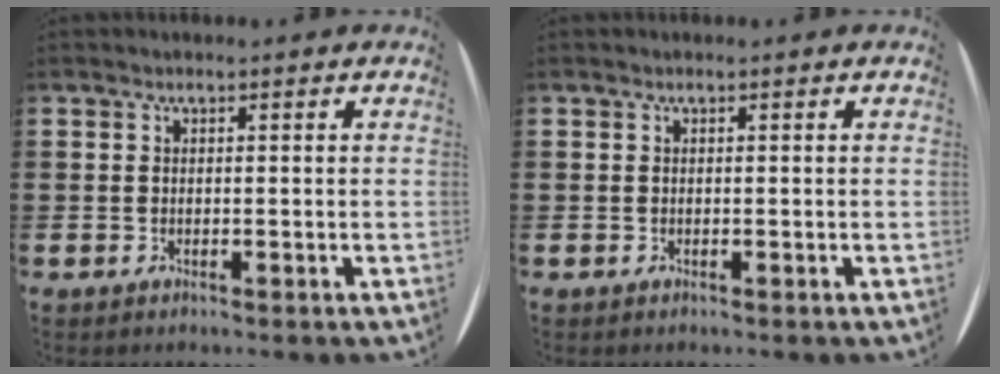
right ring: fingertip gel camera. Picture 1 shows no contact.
{"total": 0.0}